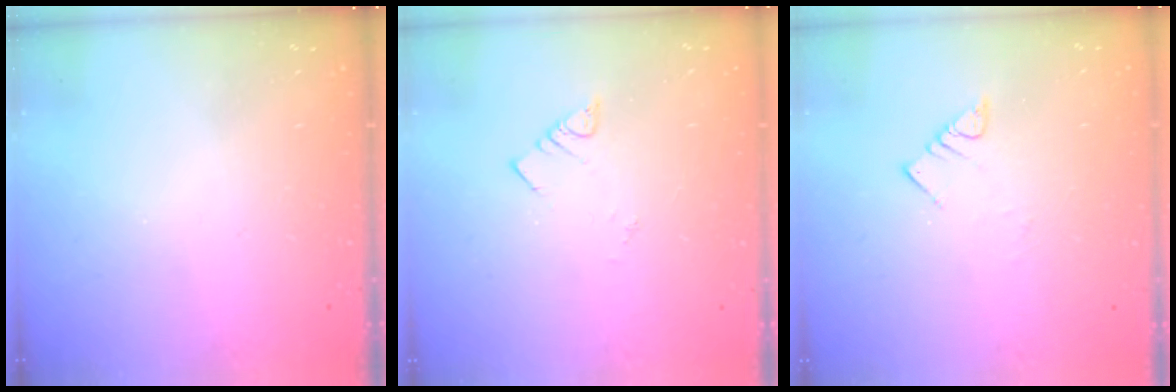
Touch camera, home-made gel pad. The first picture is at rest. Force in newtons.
{"total": 1.9, "press": 1.9, "slide": 0.1}
{"total": 4.0, "press": 4.0, "slide": 0.4}